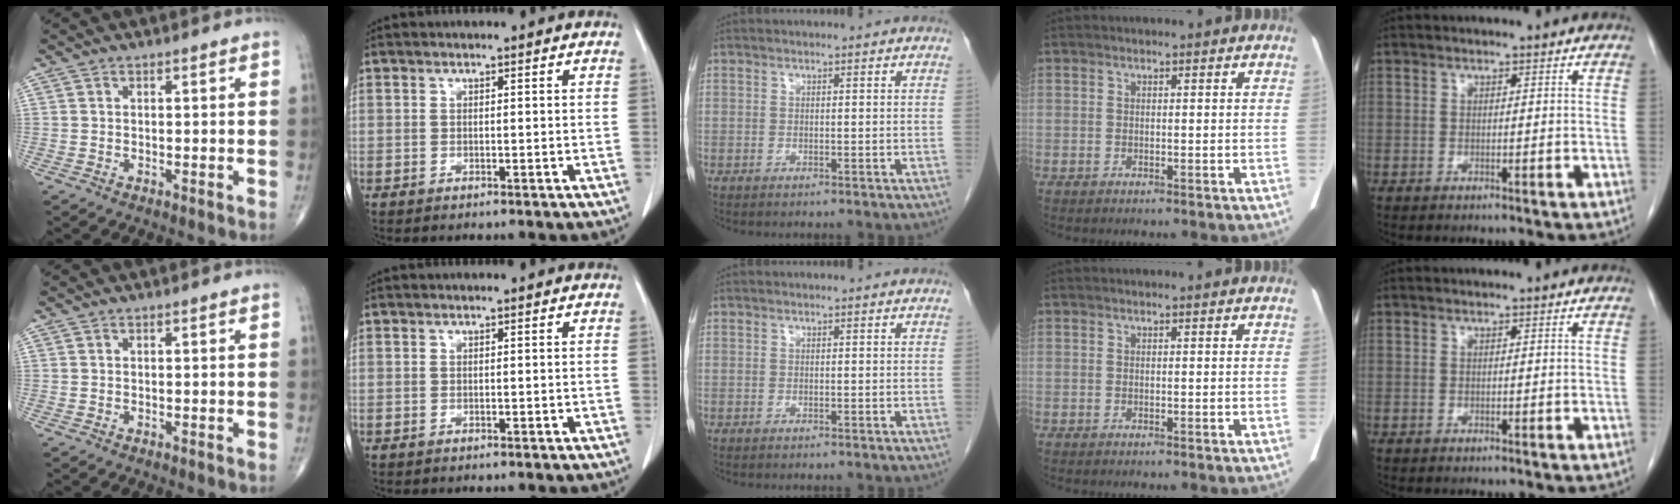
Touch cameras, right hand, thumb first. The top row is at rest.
{}